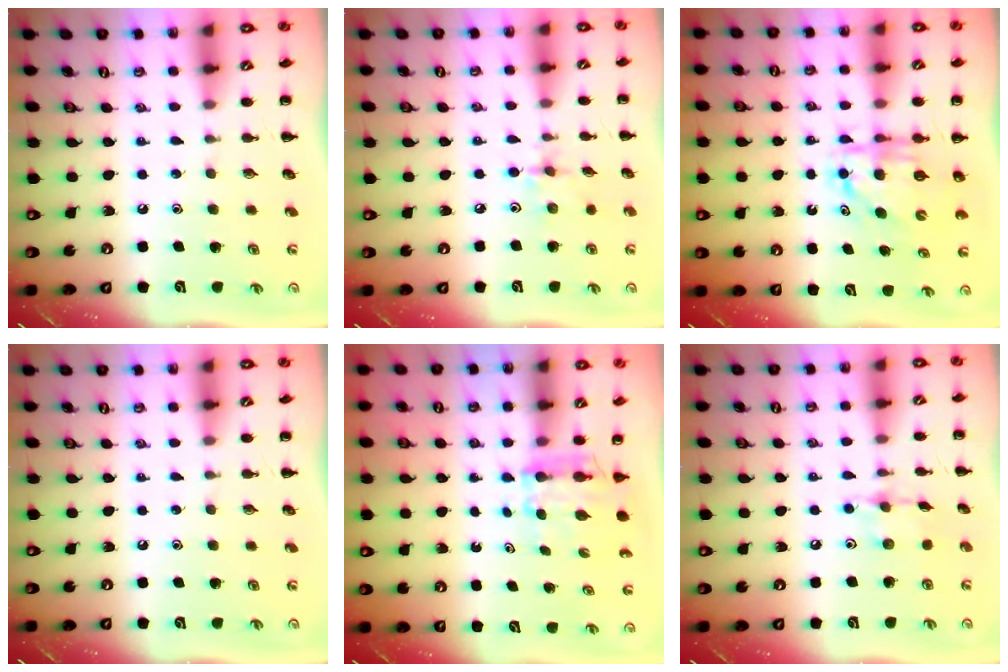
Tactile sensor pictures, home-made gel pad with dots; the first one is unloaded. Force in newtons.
{"total": 2.7, "press": 2.7, "slide": 0.5}
{"total": 6.4, "press": 6.3, "slide": 0.8}
{"total": 0.0}
{"total": 5.9, "press": 5.9, "slide": 0.7}
{"total": 6.5, "press": 6.5, "slide": 1.0}